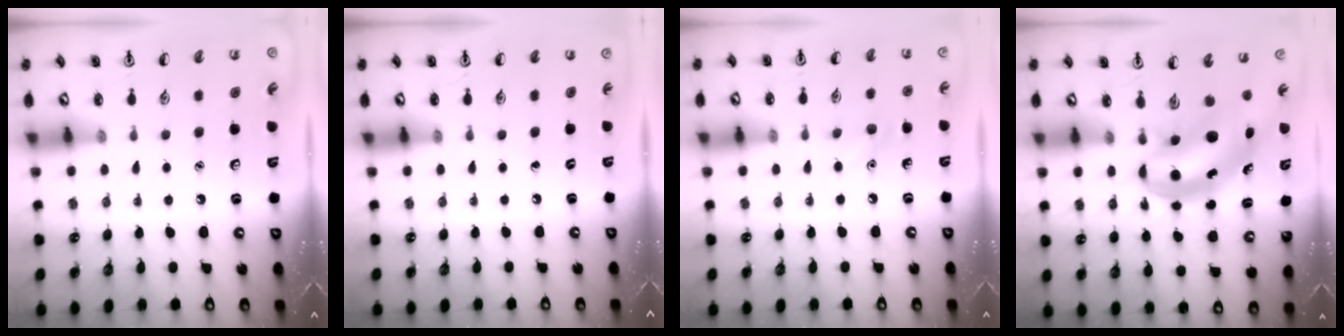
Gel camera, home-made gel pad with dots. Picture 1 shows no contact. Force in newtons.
{"total": 0.0}
{"total": 5.5, "press": 5.2, "slide": 1.6}
{"total": 5.7, "press": 5.6, "slide": 1.3}